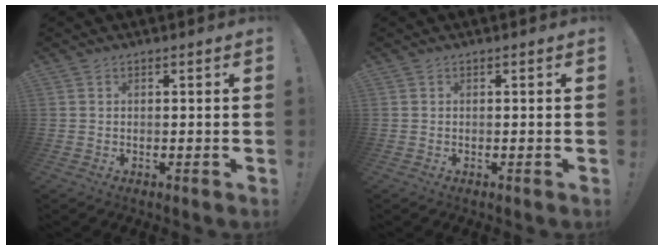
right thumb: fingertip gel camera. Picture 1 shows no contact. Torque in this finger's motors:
{"motor_torque": [0.02, 0.01, -0.01, 0.03, 0.01]}